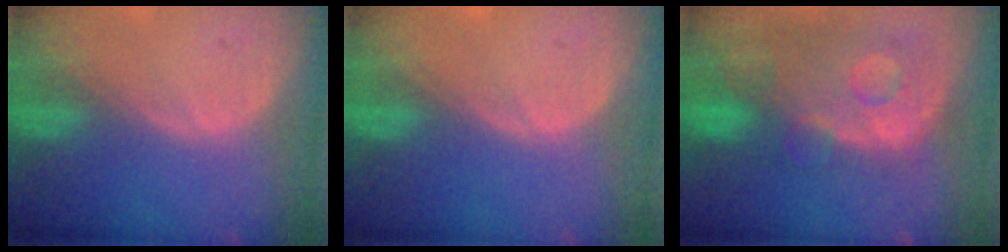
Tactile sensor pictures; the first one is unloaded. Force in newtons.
{"total": 0.0}
{"total": 12.5, "press": 10.3, "slide": 7.0}